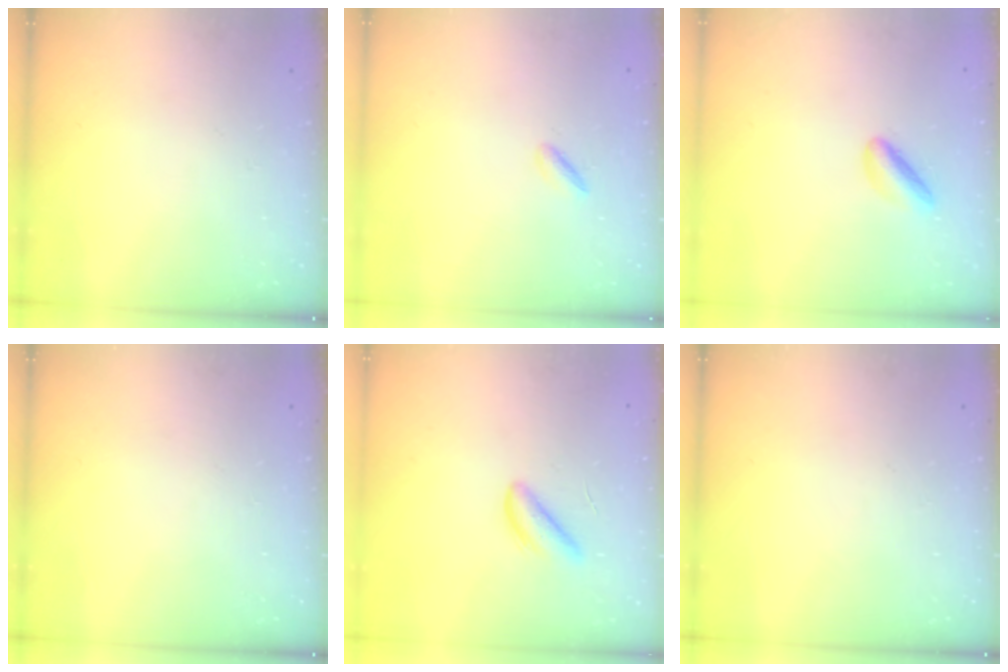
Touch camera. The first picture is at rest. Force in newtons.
{"total": 2.0, "press": 2.0, "slide": 0.4}
{"total": 3.5, "press": 3.5, "slide": 0.2}
{"total": 0.0}
{"total": 3.4, "press": 3.4, "slide": 0.3}
{"total": 0.0}